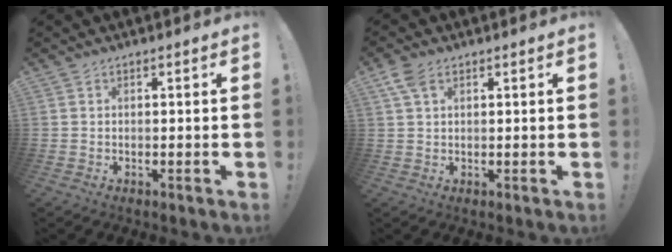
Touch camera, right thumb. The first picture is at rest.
{"total": 4.8, "force": [2.5, 2.7, 3.2], "torque": [-0.063, -0.005, 0.049]}